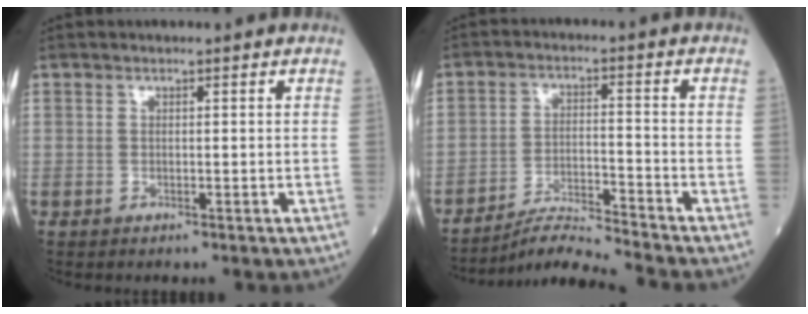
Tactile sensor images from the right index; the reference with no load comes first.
{"total": 6.9, "force": [-6.5, -2.2, 0.7], "torque": [-0.018, -0.009, -0.120]}